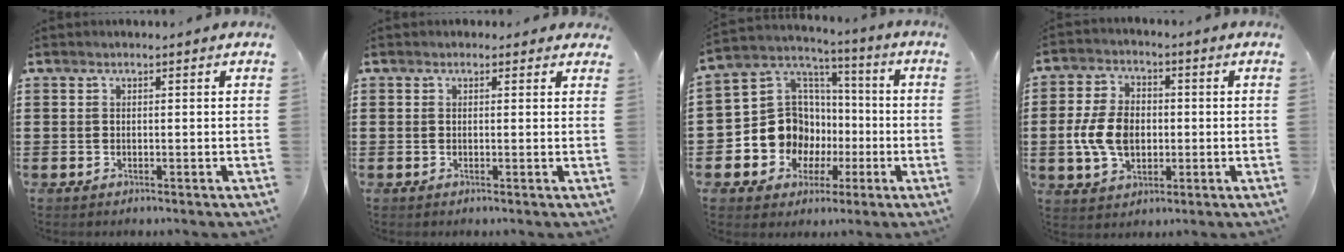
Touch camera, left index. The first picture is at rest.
{"total": 0.8, "force": [0.2, 0.7, 0.3], "torque": [-0.008, 0.006, 0.002]}
{"total": 12.2, "force": [-3.0, 11.1, 4.2], "torque": [-0.119, 0.009, -0.048]}
{"total": 7.9, "force": [-1.0, 5.5, 5.6], "torque": [-0.134, 0.007, -0.022]}